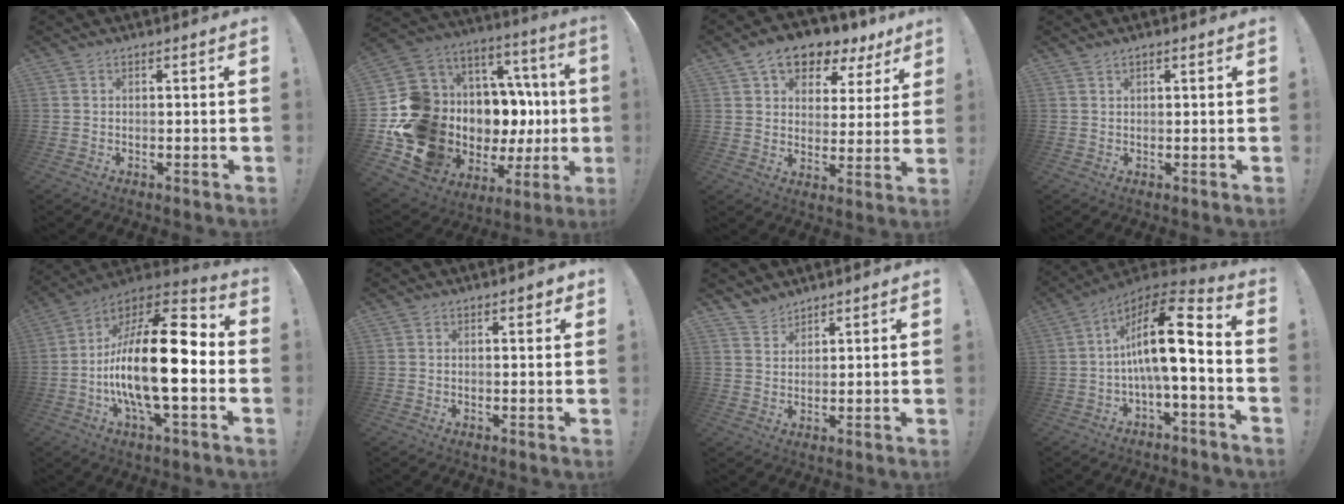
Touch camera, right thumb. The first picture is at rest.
{"total": 18.4, "force": [-2.8, 12.6, 13.1], "torque": [-0.218, -0.043, 0.031]}
{"total": 10.5, "force": [7.2, 6.0, 4.8], "torque": [-0.068, -0.049, 0.133]}
{"total": 1.3, "force": [1.0, 0.3, 0.7], "torque": [-0.014, -0.001, 0.019]}
{"total": 23.3, "force": [-3.8, 7.7, 21.6], "torque": [-0.389, 0.011, -0.068]}
{"total": 1.5, "force": [0.9, 0.7, 1.0], "torque": [0.003, -0.007, 0.012]}
{"total": 4.2, "force": [3.9, 1.4, 0.5], "torque": [-0.003, -0.027, 0.074]}
{"total": 16.7, "force": [0.8, 4.8, 16.0], "torque": [-0.252, -0.011, 0.008]}